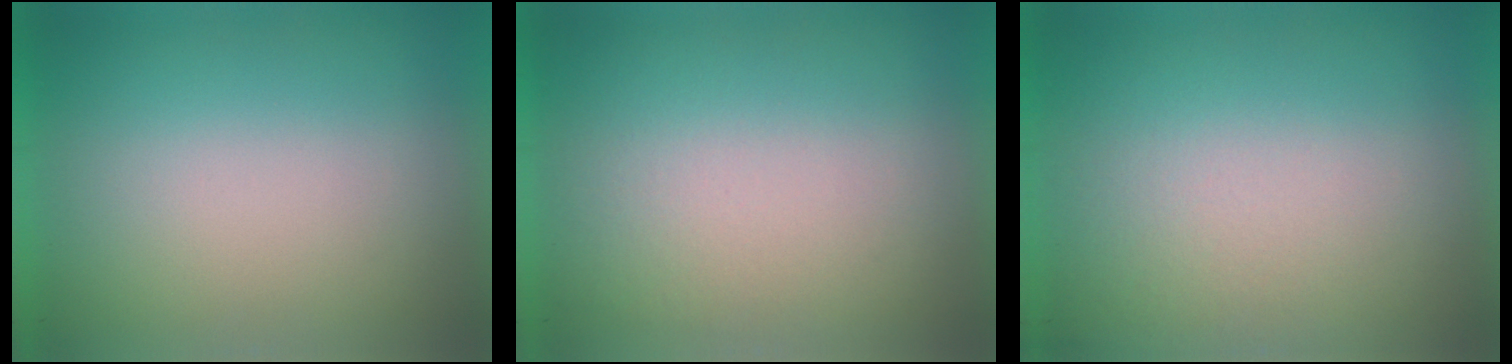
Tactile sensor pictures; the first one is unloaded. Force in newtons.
{"total": 1.4}
{"total": 2.5}